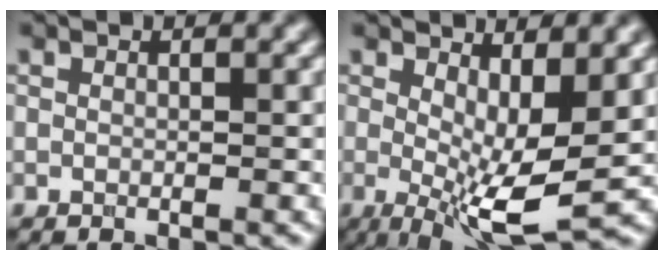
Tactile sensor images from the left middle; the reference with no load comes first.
{"total": 7.9, "force": [0.1, 2.4, 7.5], "torque": [-0.130, -0.018, 0.004]}